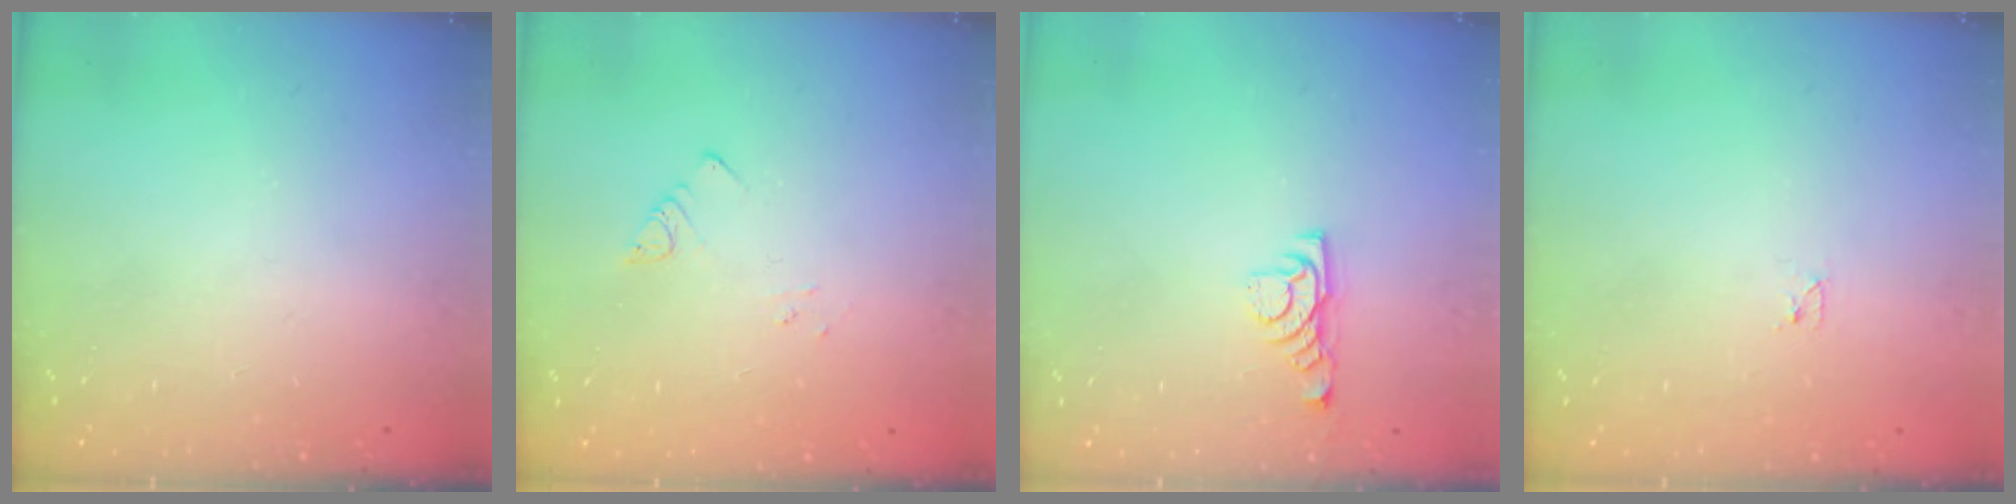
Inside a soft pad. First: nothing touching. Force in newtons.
{"total": 3.0, "press": 3.0, "slide": 0.4}
{"total": 3.6, "press": 3.6, "slide": 0.6}
{"total": 2.3, "press": 2.2, "slide": 0.4}